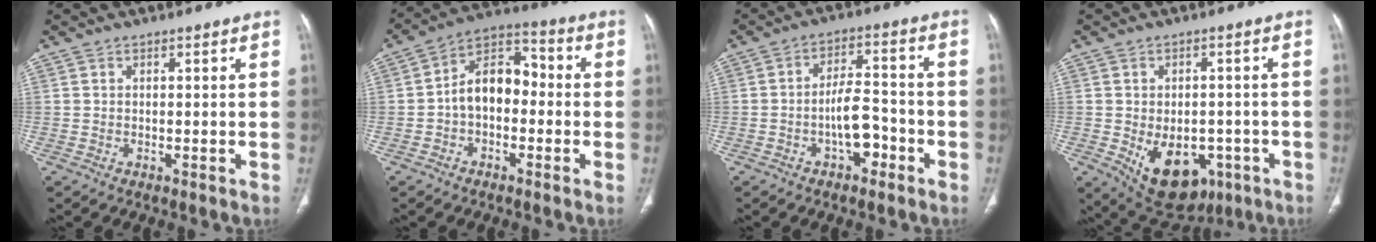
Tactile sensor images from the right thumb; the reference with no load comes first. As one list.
[{"total": 10.6, "force": [-1.2, 7.1, 7.8], "torque": [-0.103, 0.042, -0.036]}, {"total": 7.1, "force": [-2.9, 3.6, 5.4], "torque": [-0.078, 0.034, -0.051]}, {"total": 13.5, "force": [-4.9, 8.9, 8.9], "torque": [-0.103, 0.009, -0.050]}]